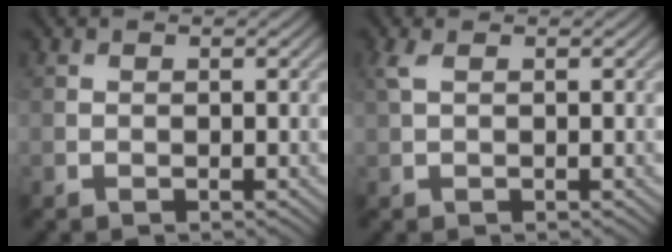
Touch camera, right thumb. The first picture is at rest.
{"total": 1.4, "force": [0.6, 0.4, 1.2], "torque": [-0.036, 0.006, 0.012]}